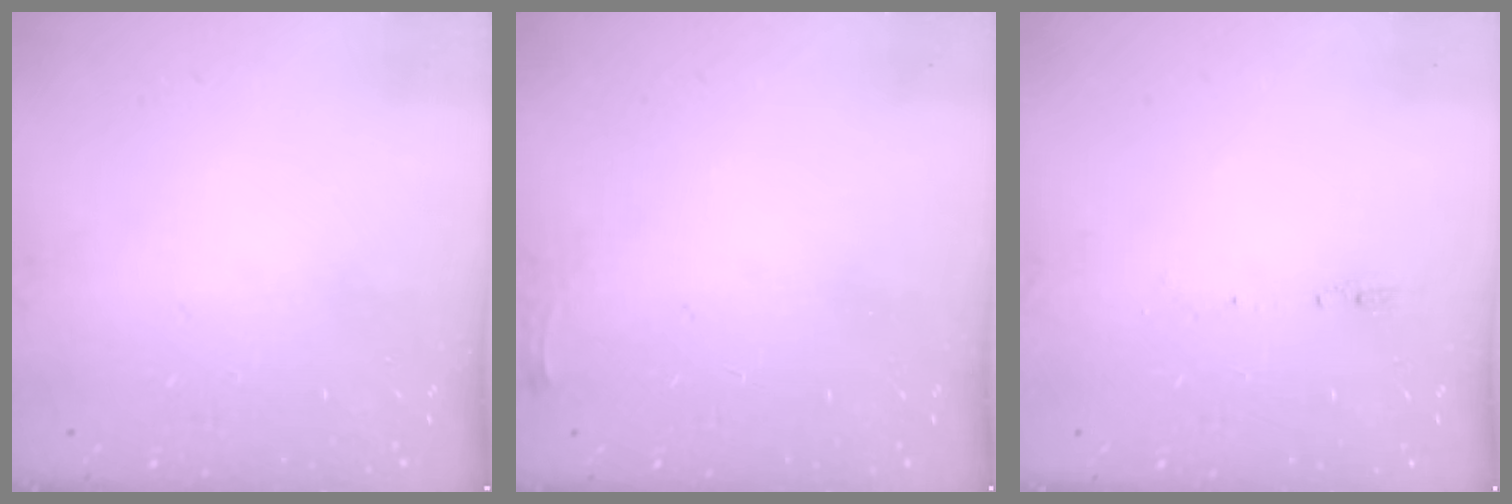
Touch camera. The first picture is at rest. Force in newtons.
{"total": 2.8, "press": 2.8, "slide": 0.4}
{"total": 5.6, "press": 5.3, "slide": 1.7}